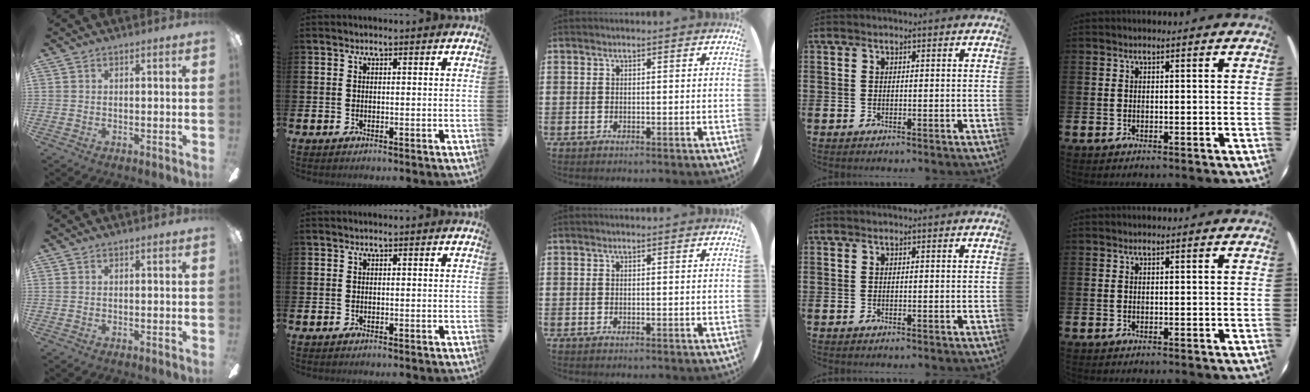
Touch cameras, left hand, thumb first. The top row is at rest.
{}